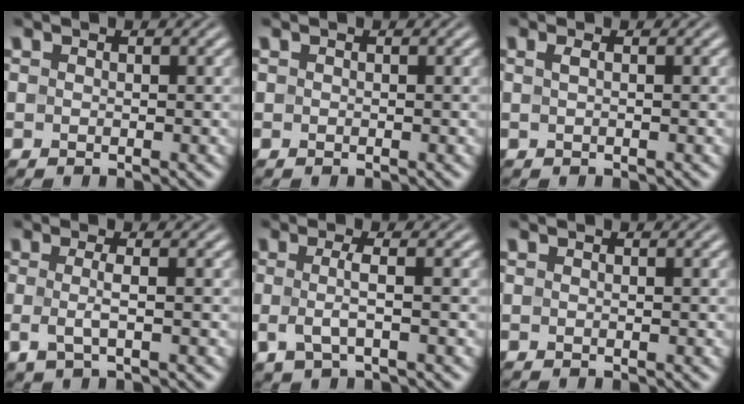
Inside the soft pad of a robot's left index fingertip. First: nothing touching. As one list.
[{"total": 0.0}, {"total": 0.8, "force": [0.2, 0.3, 0.7], "torque": [-0.013, 0.004, 0.001]}, {"total": 2.1, "force": [-0.1, 0.5, 2.0], "torque": [-0.043, -0.005, -0.004]}, {"total": 2.4, "force": [-0.2, 0.6, 2.3], "torque": [-0.053, -0.006, -0.003]}, {"total": 0.0}]